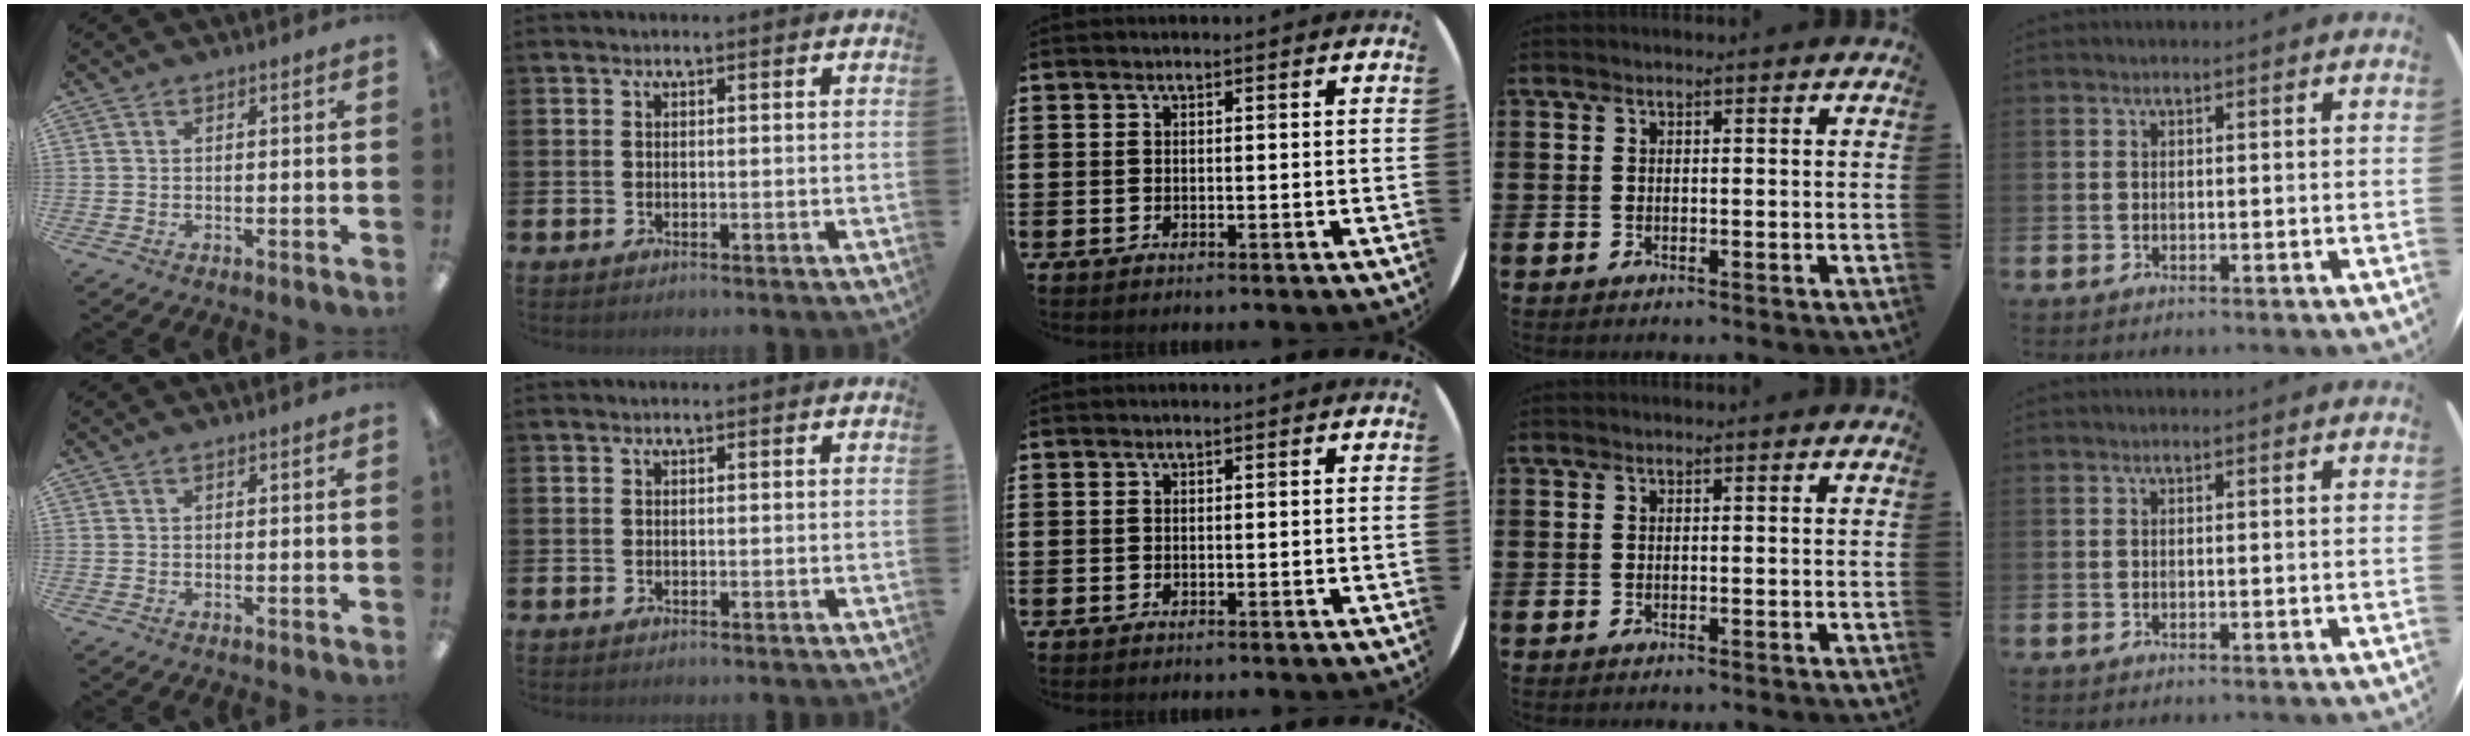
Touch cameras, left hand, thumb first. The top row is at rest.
{}